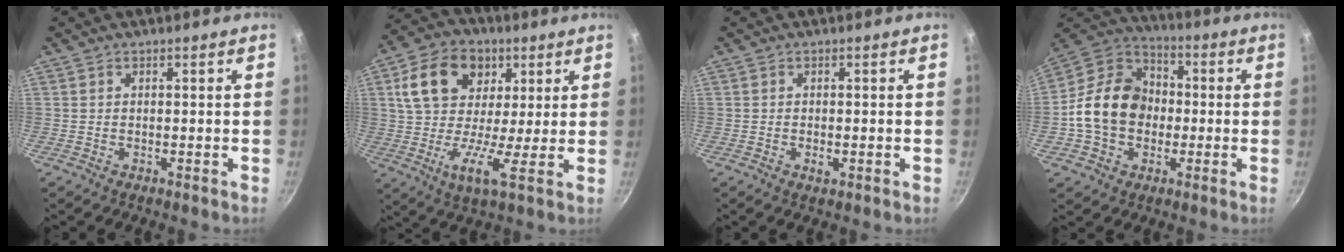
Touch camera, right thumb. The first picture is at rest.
{"total": 15.6, "force": [5.0, 10.5, 10.4], "torque": [-0.169, 0.002, 0.066]}
{"total": 1.6, "force": [-0.4, 0.8, 1.4], "torque": [-0.025, 0.000, -0.007]}
{"total": 14.3, "force": [-1.2, 11.4, 8.6], "torque": [-0.117, 0.032, -0.039]}